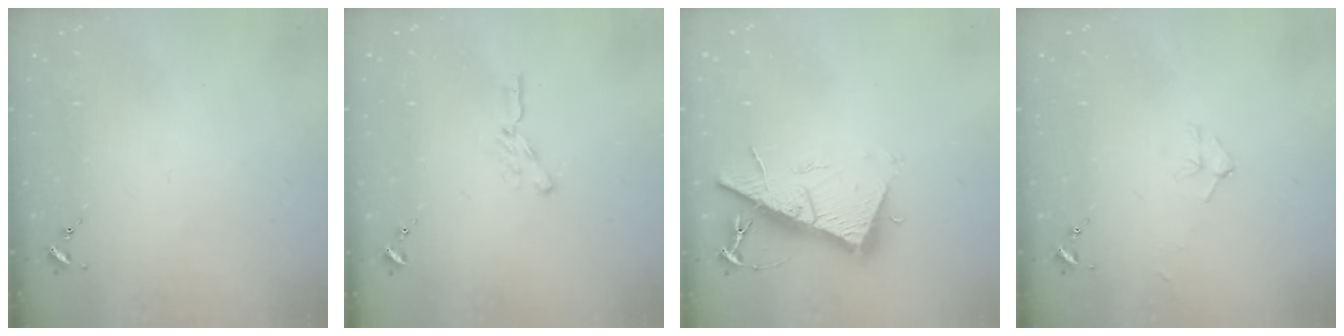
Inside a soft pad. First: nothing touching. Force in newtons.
{"total": 4.7, "press": 4.7, "slide": 0.3}
{"total": 14.6, "press": 14.6, "slide": 0.4}
{"total": 5.5, "press": 5.5, "slide": 0.6}